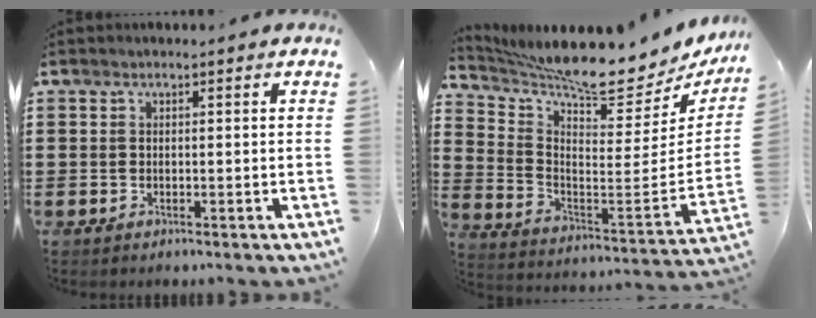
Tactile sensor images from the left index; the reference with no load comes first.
{"total": 8.7, "force": [7.9, -0.2, 3.7], "torque": [-0.094, -0.084, 0.124]}